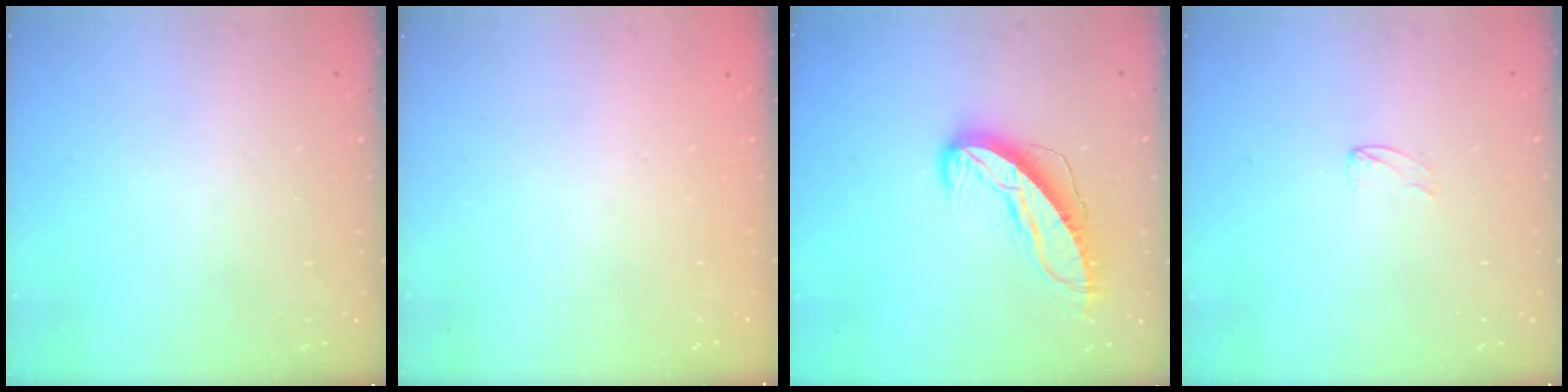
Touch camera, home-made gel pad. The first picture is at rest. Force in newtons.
{"total": 0.0}
{"total": 10.2, "press": 10.2, "slide": 0.5}
{"total": 2.7, "press": 2.7, "slide": 0.2}